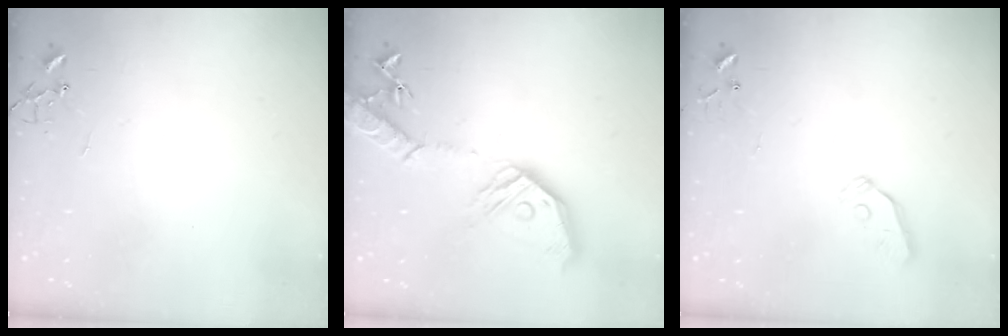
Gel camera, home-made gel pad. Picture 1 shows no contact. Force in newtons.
{"total": 21.3, "press": 21.1, "slide": 3.1}
{"total": 3.0, "press": 3.0, "slide": 0.3}